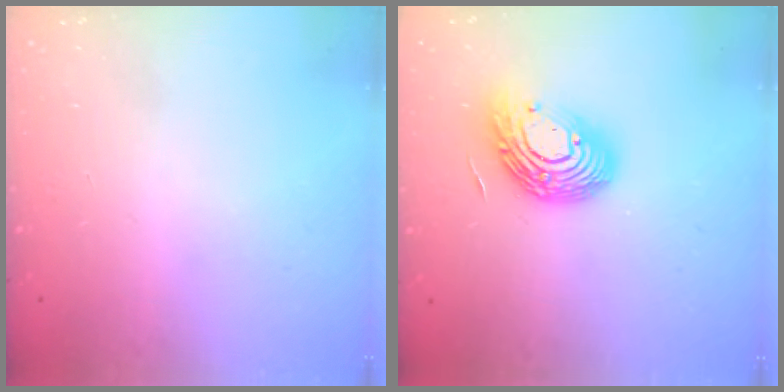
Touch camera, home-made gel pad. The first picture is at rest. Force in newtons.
{"total": 14.5, "press": 14.5, "slide": 1.0}